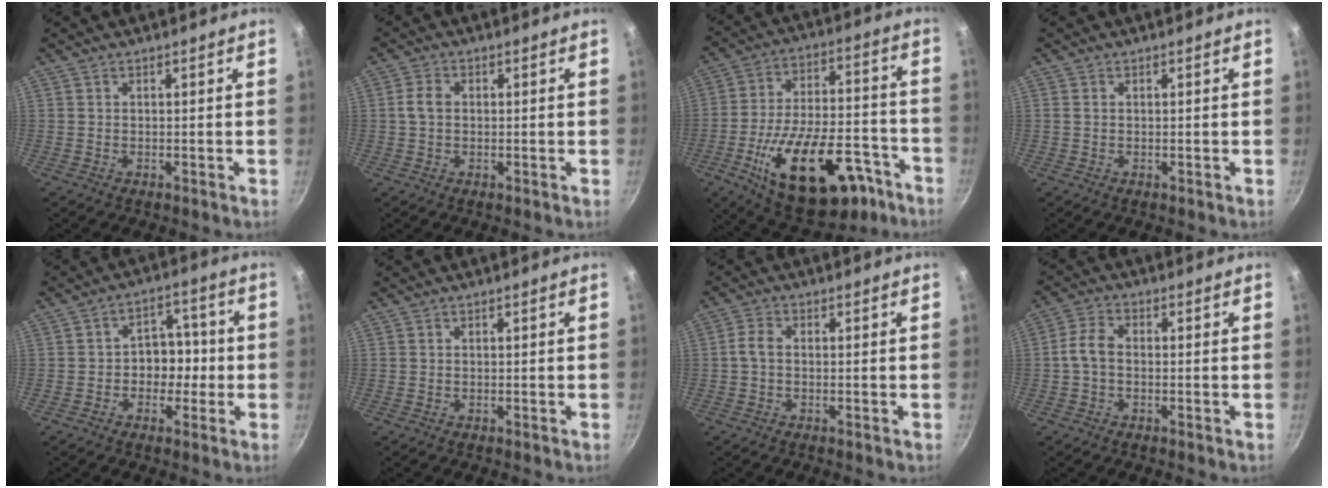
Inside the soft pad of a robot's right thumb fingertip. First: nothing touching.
{"total": 3.3, "force": [0.3, 2.2, 2.4], "torque": [-0.053, 0.012, 0.002]}
{"total": 26.1, "force": [-12.4, 13.1, 18.9], "torque": [-0.270, 0.062, -0.173]}
{"total": 0.8, "force": [0.1, 0.6, 0.4], "torque": [-0.008, 0.003, 0.000]}
{"total": 7.2, "force": [-1.1, 5.8, 4.2], "torque": [0.002, 0.025, -0.023]}
{"total": 0.0}
{"total": 2.9, "force": [-0.1, 1.4, 2.5], "torque": [-0.064, 0.010, -0.009]}
{"total": 4.6, "force": [-0.4, 2.7, 3.7], "torque": [-0.080, 0.019, -0.018]}